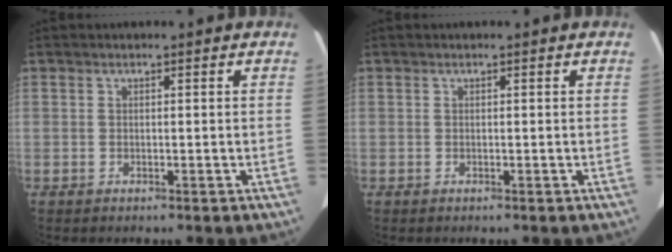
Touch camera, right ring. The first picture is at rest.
{"total": 0.0}